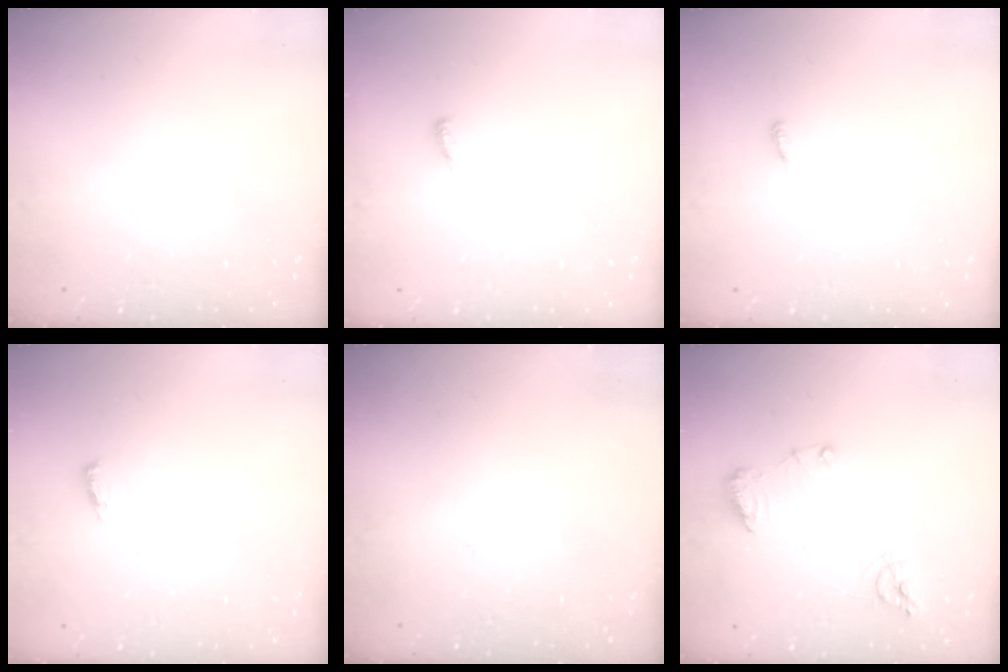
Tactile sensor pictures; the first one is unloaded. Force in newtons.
{"total": 3.8, "press": 3.8, "slide": 0.4}
{"total": 2.6, "press": 2.6, "slide": 0.2}
{"total": 2.7, "press": 2.5, "slide": 1.0}
{"total": 0.0}
{"total": 8.9, "press": 8.9, "slide": 1.0}